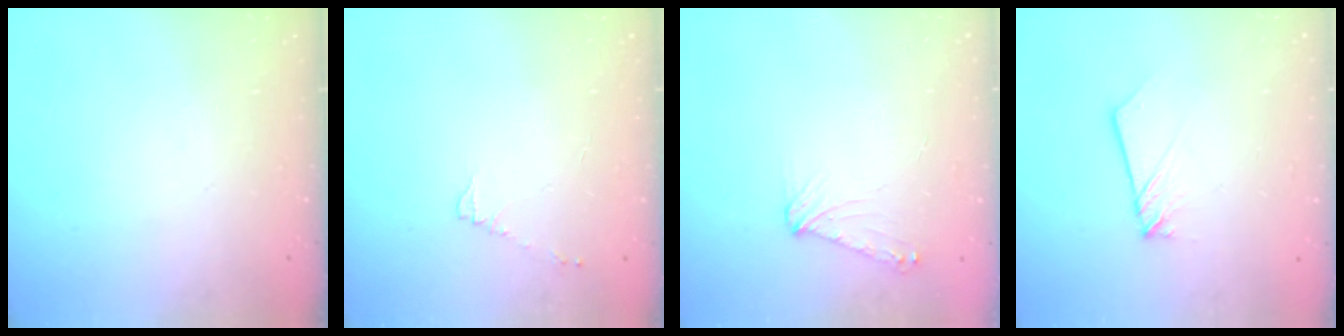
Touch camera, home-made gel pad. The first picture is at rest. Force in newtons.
{"total": 4.3, "press": 4.3, "slide": 0.6}
{"total": 6.7, "press": 6.6, "slide": 1.1}
{"total": 2.0, "press": 2.0, "slide": 0.2}